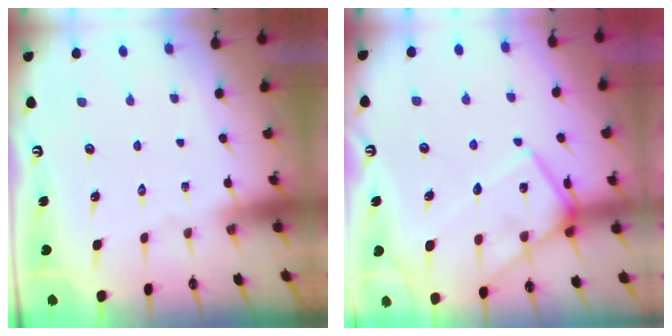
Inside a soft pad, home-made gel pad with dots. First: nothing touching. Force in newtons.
{"total": 14.5, "press": 14.4, "slide": 1.2}